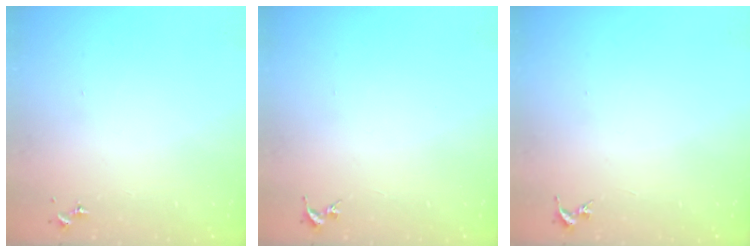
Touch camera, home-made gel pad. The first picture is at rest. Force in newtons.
{"total": 0.0}
{"total": 0.0}